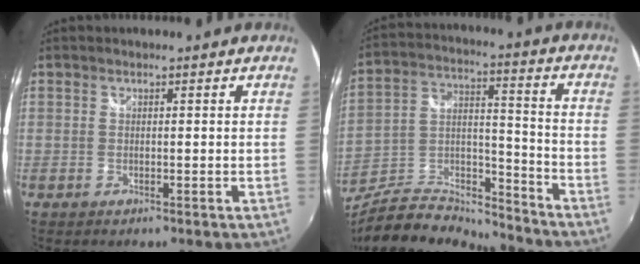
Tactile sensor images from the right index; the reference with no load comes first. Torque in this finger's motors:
{"motor_torque": [-1.54, -0.60, -0.79, -0.21]}